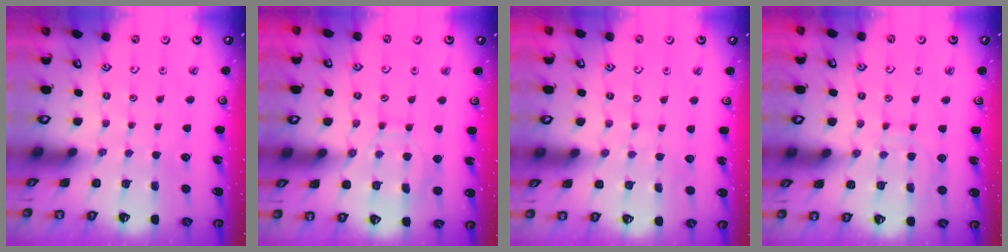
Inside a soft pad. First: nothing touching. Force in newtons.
{"total": 10.1, "press": 10.0, "slide": 0.9}
{"total": 5.9, "press": 5.9, "slide": 0.6}
{"total": 7.8, "press": 7.7, "slide": 0.6}